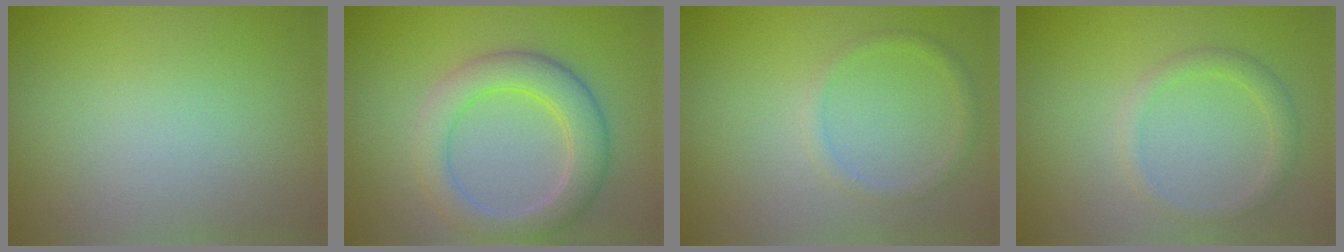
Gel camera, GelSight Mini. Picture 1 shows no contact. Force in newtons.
{"total": 5.0, "press": 5.0, "slide": 0.2}
{"total": 1.3, "press": 1.3, "slide": 0.0}
{"total": 1.8, "press": 1.8, "slide": 0.2}